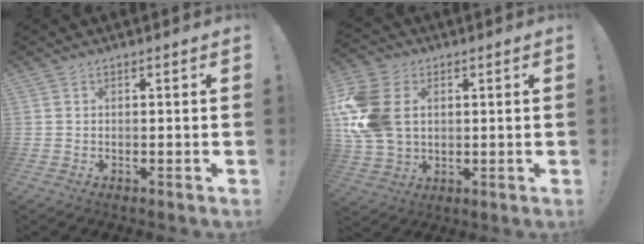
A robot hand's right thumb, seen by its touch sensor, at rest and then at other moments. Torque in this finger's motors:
{"motor_torque": [2.13, 2.15, 0.33, 0.17, 0.54]}